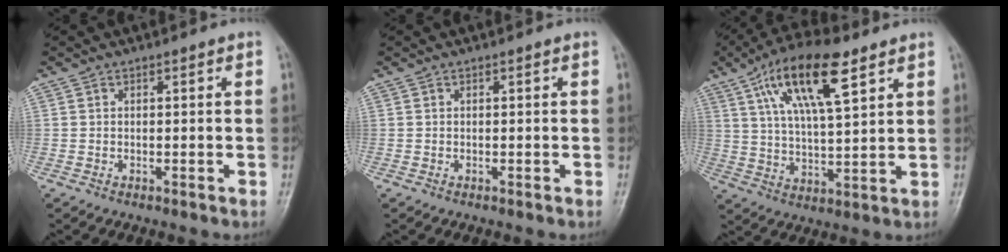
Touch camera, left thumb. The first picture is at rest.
{"total": 0.0}
{"total": 15.9, "force": [8.0, 5.4, 12.7], "torque": [-0.212, -0.016, 0.142]}